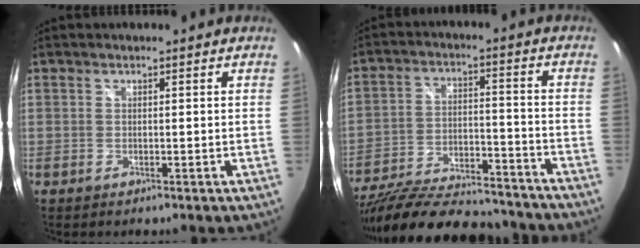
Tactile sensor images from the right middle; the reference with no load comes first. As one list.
[{"total": 26.3, "force": [-22.2, 7.4, 11.9], "torque": [-0.221, -0.031, -0.321]}]